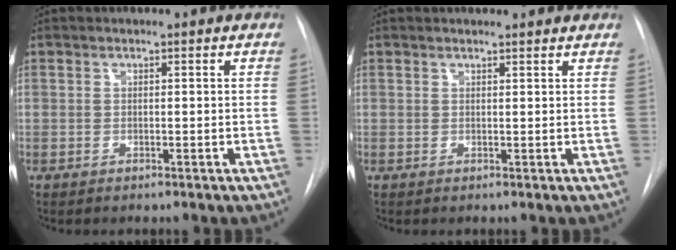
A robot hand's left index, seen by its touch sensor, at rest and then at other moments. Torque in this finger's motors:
{"motor_torque": [0.32, -0.42, -0.03, 0.02]}